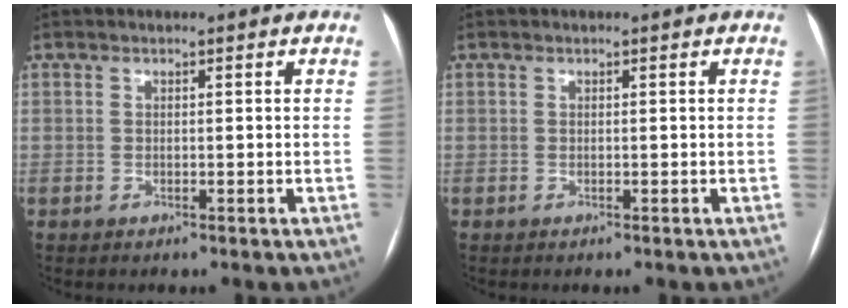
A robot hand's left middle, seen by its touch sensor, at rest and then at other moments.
{"total": 0.0}